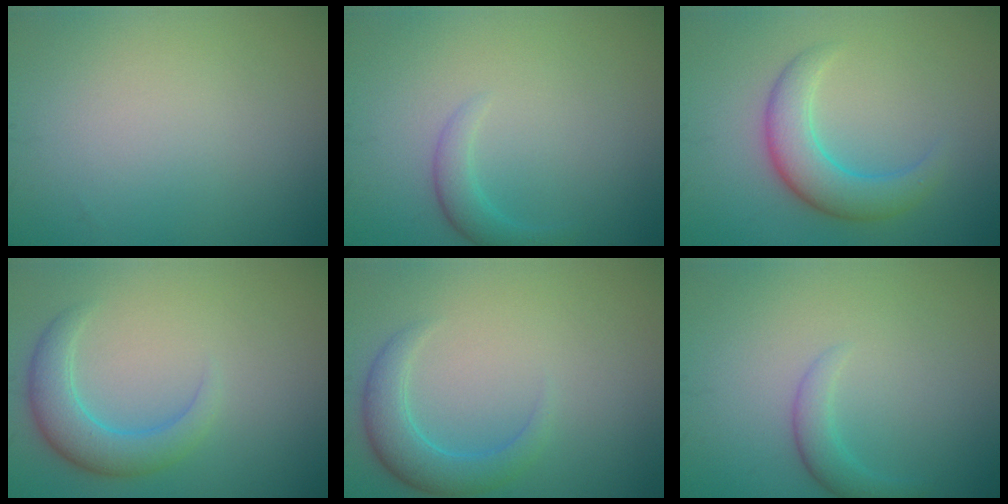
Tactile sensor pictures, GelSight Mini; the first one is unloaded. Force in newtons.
{"total": 1.8, "press": 1.8, "slide": 0.1}
{"total": 4.3, "press": 4.3, "slide": 0.2}
{"total": 3.7, "press": 3.7, "slide": 0.1}
{"total": 3.3, "press": 3.3, "slide": 0.5}
{"total": 1.8, "press": 1.8, "slide": 0.1}